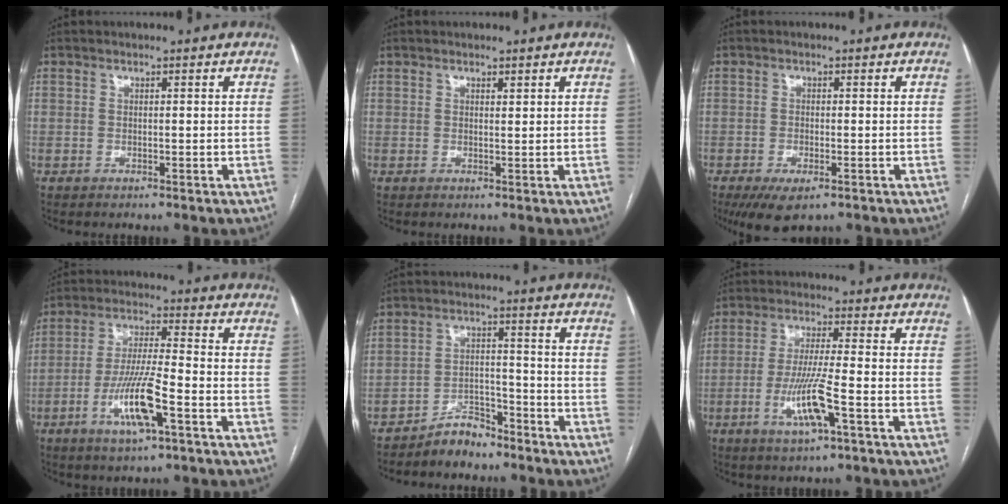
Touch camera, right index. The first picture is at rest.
{"total": 0.7, "force": [0.5, 0.2, 0.4], "torque": [-0.009, -0.003, 0.007]}
{"total": 5.3, "force": [-3.1, 2.0, 3.8], "torque": [-0.066, -0.010, -0.044]}
{"total": 10.5, "force": [-4.3, 1.2, 9.5], "torque": [-0.187, -0.007, -0.078]}
{"total": 5.4, "force": [-4.7, 2.2, 1.3], "torque": [-0.019, 0.007, -0.083]}
{"total": 8.5, "force": [-3.1, 0.3, 7.9], "torque": [-0.158, -0.009, -0.058]}